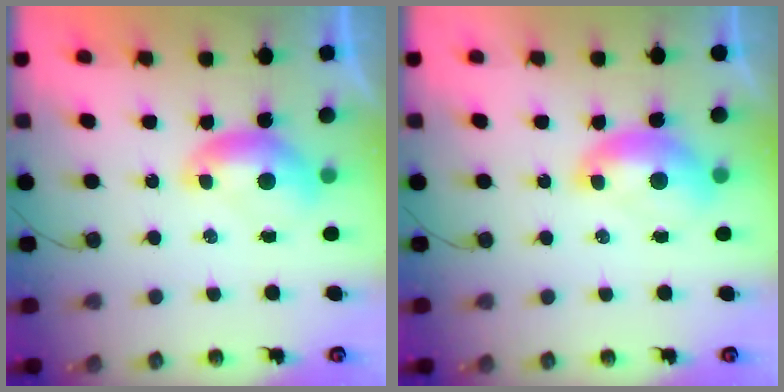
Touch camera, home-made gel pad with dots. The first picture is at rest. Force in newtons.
{"total": 1.5, "press": 1.4, "slide": 0.6}